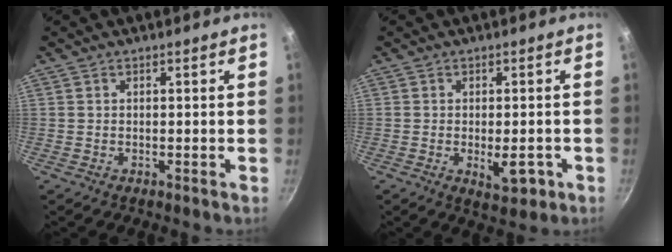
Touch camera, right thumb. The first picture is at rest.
{"total": 5.6, "force": [-1.7, 2.7, 4.6], "torque": [-0.044, 0.004, -0.016]}